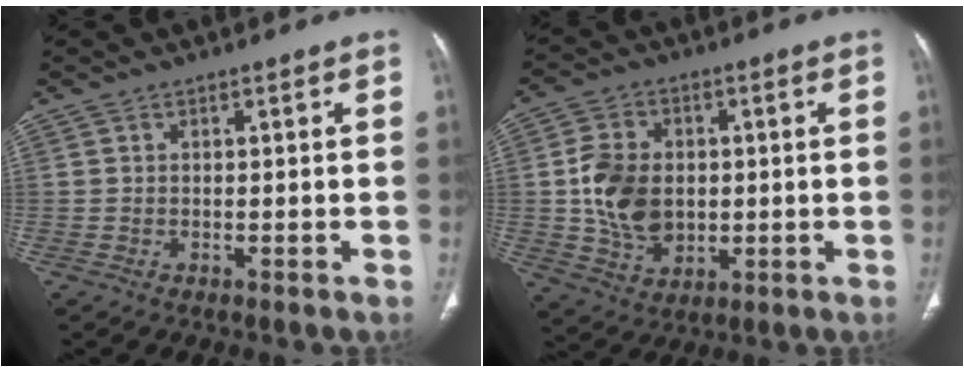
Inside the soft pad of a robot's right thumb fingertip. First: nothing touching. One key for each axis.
{"total": 12.1, "fx": 0.0, "fy": 9.4, "fz": 7.6, "tx": -0.111, "ty": 0.000, "tz": 0.006}